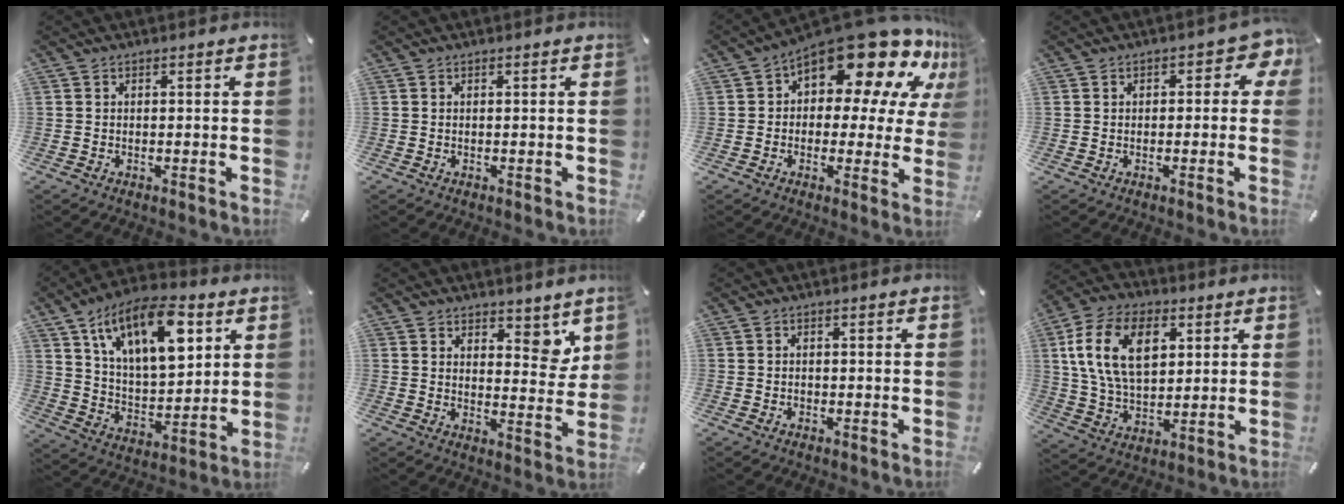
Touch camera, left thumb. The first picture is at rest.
{"total": 0.0}
{"total": 19.0, "force": [11.8, 9.2, 11.6], "torque": [-0.173, -0.088, 0.203]}
{"total": 4.2, "force": [0.6, 2.6, 3.2], "torque": [-0.040, 0.004, 0.005]}
{"total": 18.4, "force": [9.6, 9.6, 12.5], "torque": [-0.218, -0.032, 0.165]}
{"total": 7.2, "force": [4.8, 4.1, 3.4], "torque": [-0.018, -0.039, 0.080]}
{"total": 0.8, "force": [-0.2, 0.6, 0.5], "torque": [-0.011, 0.001, -0.005]}
{"total": 15.9, "force": [5.2, 10.2, 11.1], "torque": [-0.233, 0.003, 0.090]}